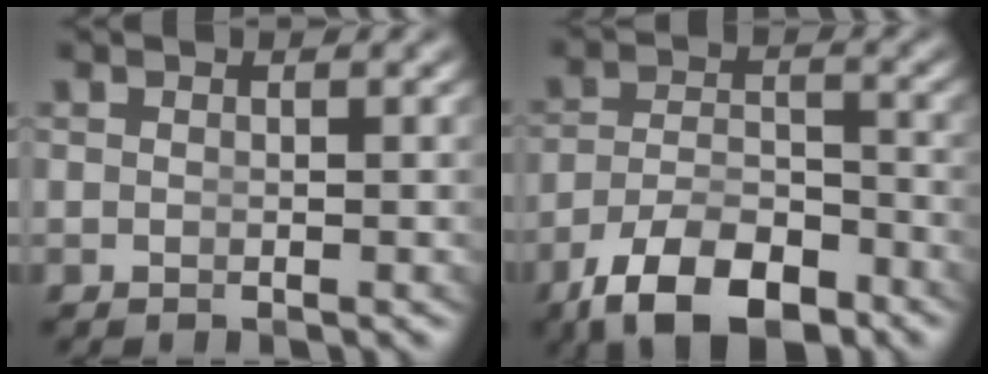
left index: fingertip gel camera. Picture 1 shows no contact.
{"total": 8.7, "force": [-5.9, 3.9, 5.0], "torque": [-0.077, -0.028, -0.083]}